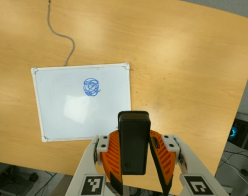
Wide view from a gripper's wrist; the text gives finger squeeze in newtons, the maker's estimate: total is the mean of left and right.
{"total": 4.7, "left": 3.6, "right": 5.8}